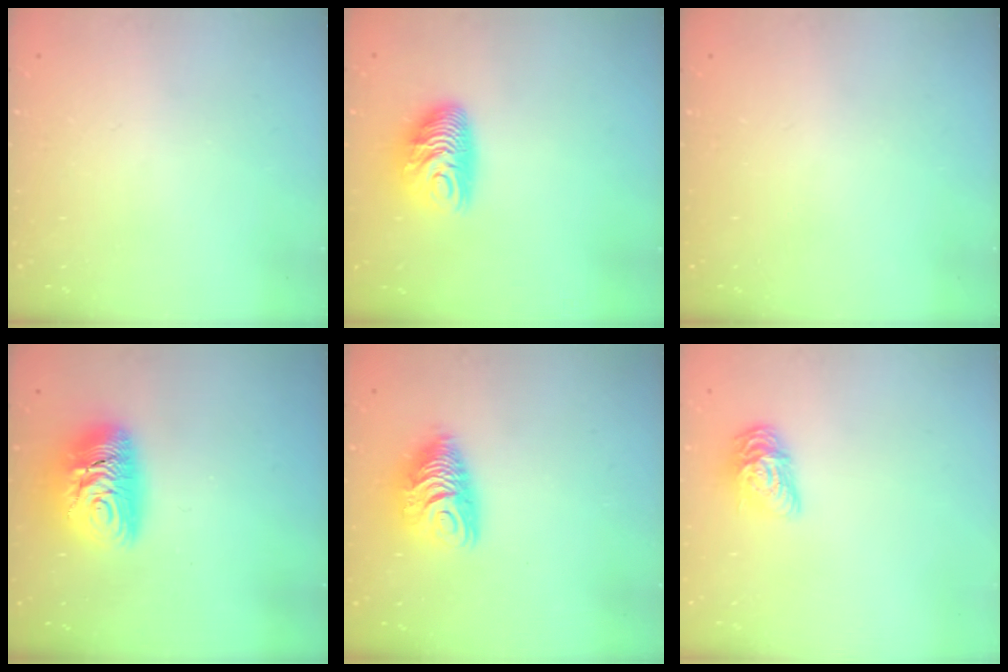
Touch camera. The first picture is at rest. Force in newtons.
{"total": 10.0, "press": 10.0, "slide": 0.8}
{"total": 0.0}
{"total": 11.7, "press": 11.6, "slide": 1.1}
{"total": 10.2, "press": 10.2, "slide": 0.7}
{"total": 9.9, "press": 9.9, "slide": 0.3}